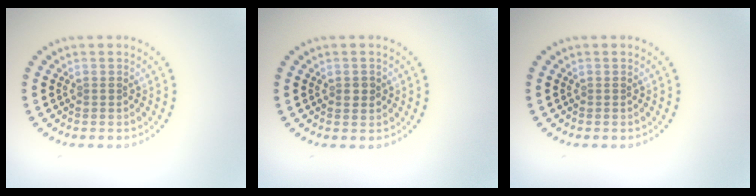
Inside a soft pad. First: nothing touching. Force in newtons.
{"total": 1.4, "press": 1.4, "slide": 0.1}
{"total": 0.0}